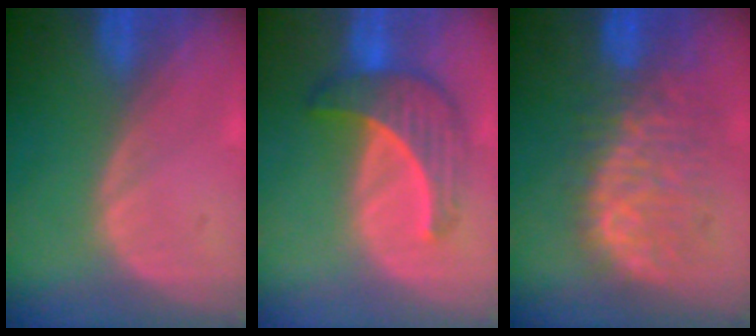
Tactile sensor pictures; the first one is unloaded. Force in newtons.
{"total": 6.9, "press": 6.8, "slide": 1.0}
{"total": 10.4, "press": 9.4, "slide": 4.6}